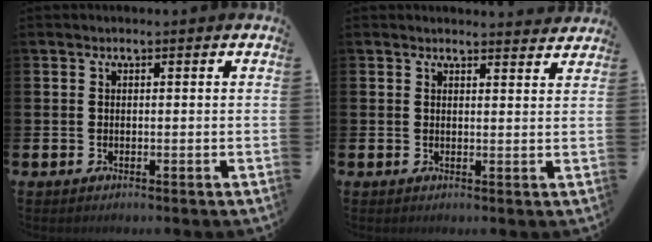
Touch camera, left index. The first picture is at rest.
{"total": 2.2, "force": [2.2, 0.2, -0.1], "torque": [0.011, -0.017, 0.036]}